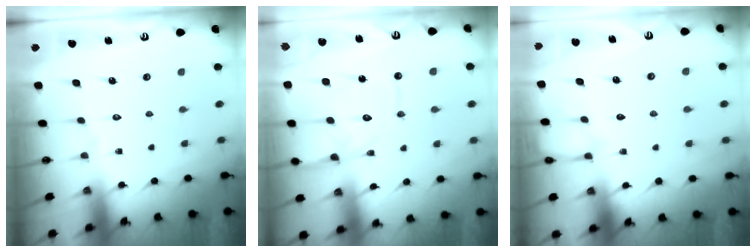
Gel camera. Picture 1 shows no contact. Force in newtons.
{"total": 15.8, "press": 15.7, "slide": 1.3}
{"total": 4.5, "press": 4.5, "slide": 0.4}